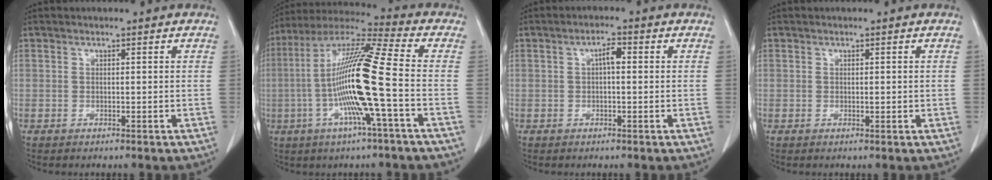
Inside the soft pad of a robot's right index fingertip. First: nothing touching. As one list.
[{"total": 16.7, "force": [-2.9, -0.6, 16.4], "torque": [-0.319, 0.002, -0.069]}, {"total": 2.4, "force": [0.4, 0.8, 2.3], "torque": [-0.038, 0.009, 0.004]}, {"total": 0.9, "force": [0.1, 0.5, 0.7], "torque": [-0.009, -0.001, 0.002]}]